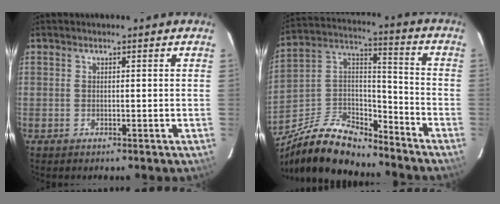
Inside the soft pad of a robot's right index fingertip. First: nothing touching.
{"total": 18.1, "force": [-13.9, 6.9, 9.4], "torque": [-0.207, 0.018, -0.252]}